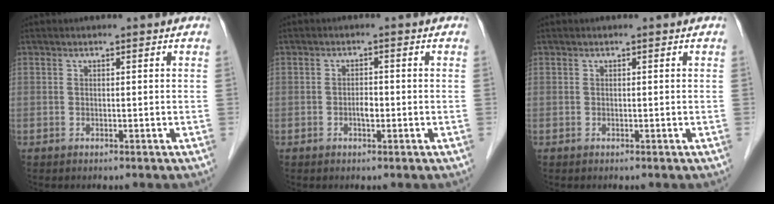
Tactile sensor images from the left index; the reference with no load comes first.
{"total": 1.6, "force": [-0.5, 0.6, 1.3], "torque": [-0.023, 0.003, -0.010]}
{"total": 0.0}